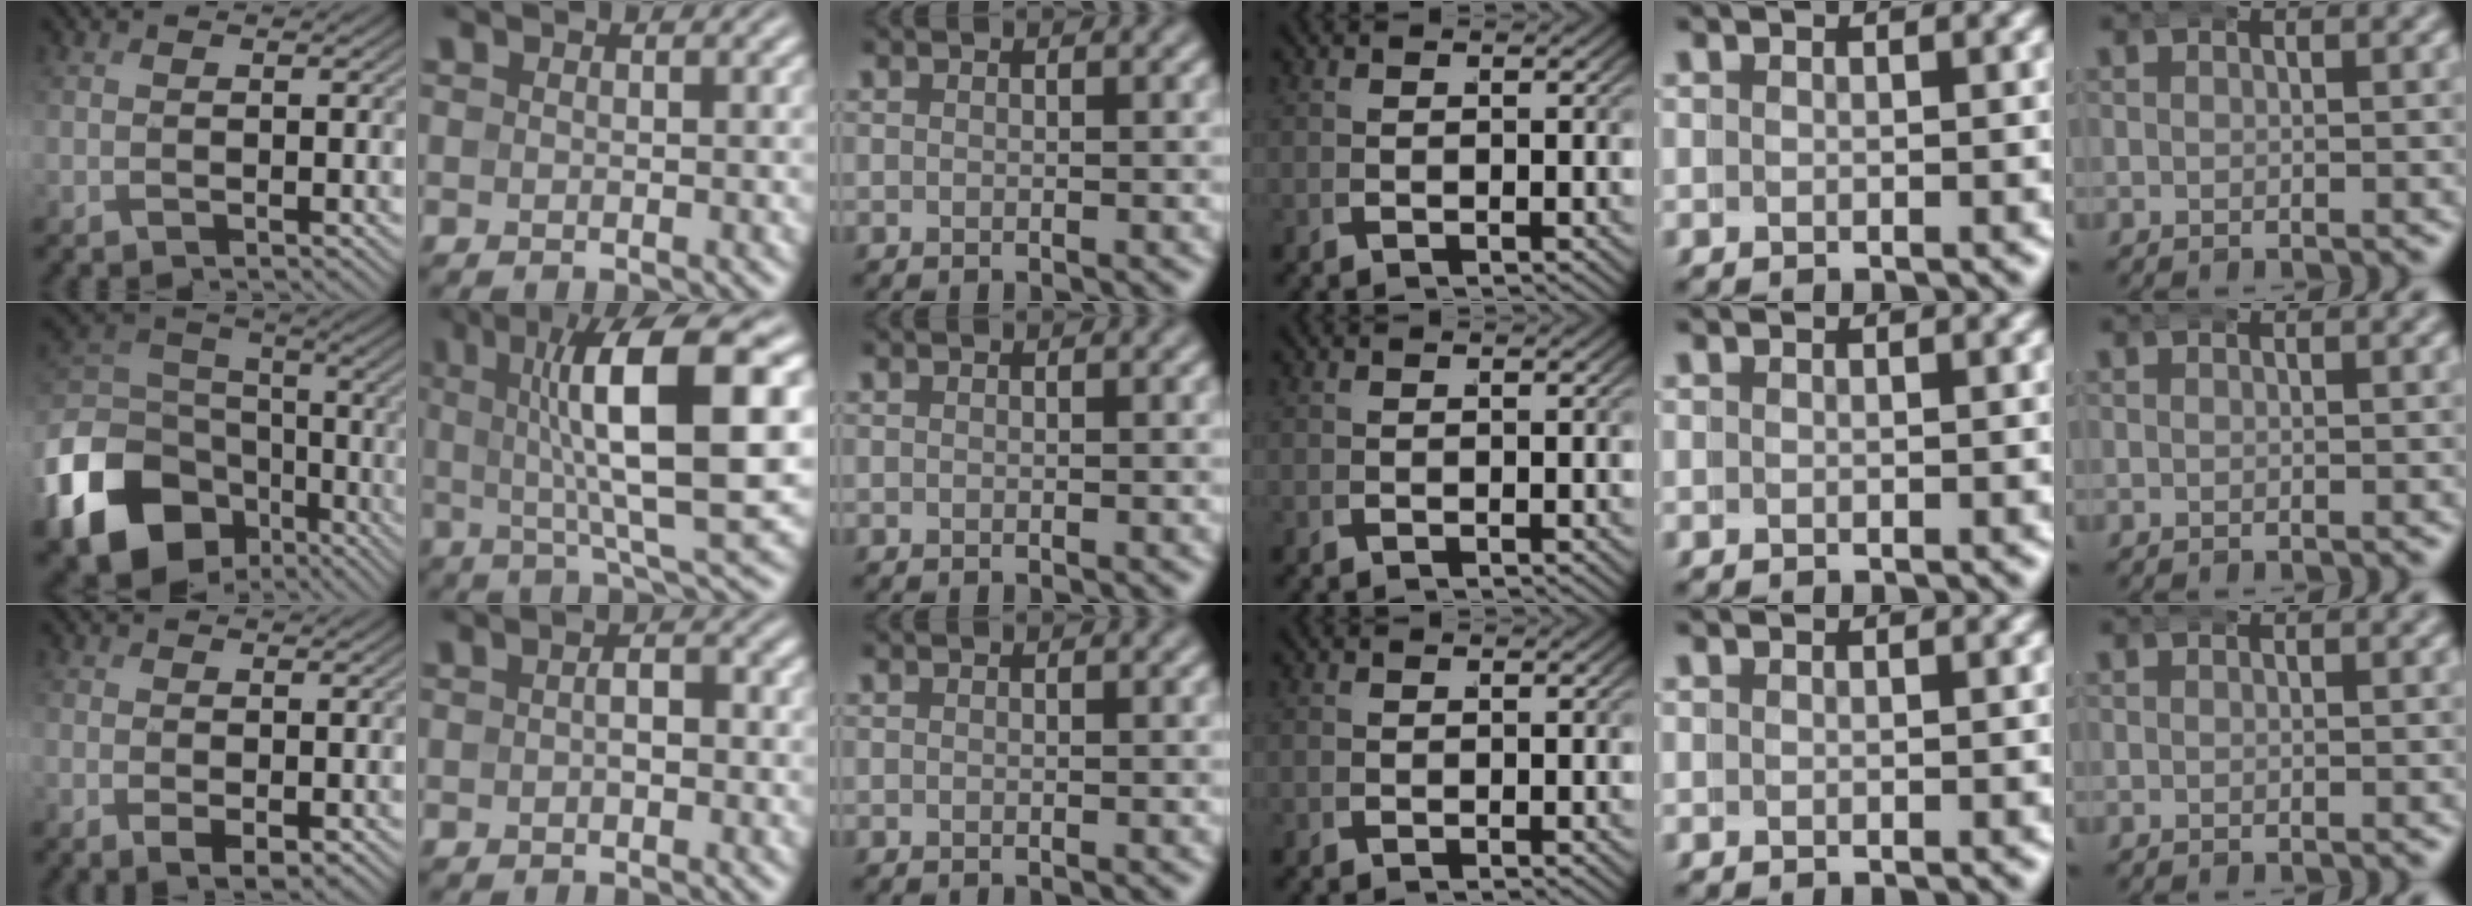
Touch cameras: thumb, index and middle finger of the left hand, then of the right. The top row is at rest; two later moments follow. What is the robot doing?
{"motion": "wrap", "object": "bandana"}